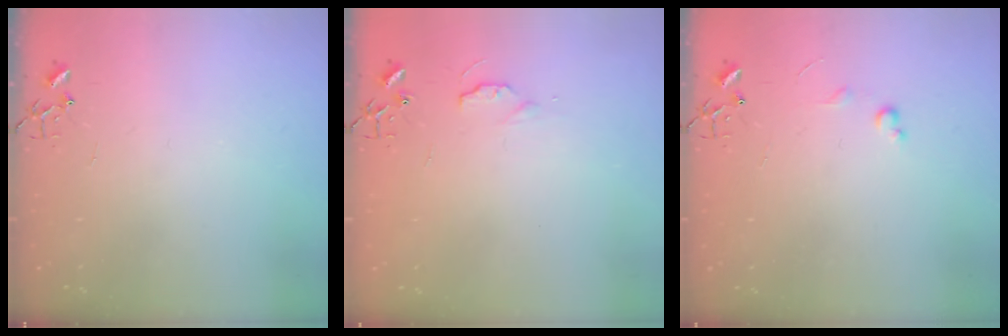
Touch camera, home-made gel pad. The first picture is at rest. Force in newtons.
{"total": 3.8, "press": 3.7, "slide": 0.5}
{"total": 4.5, "press": 4.5, "slide": 0.4}